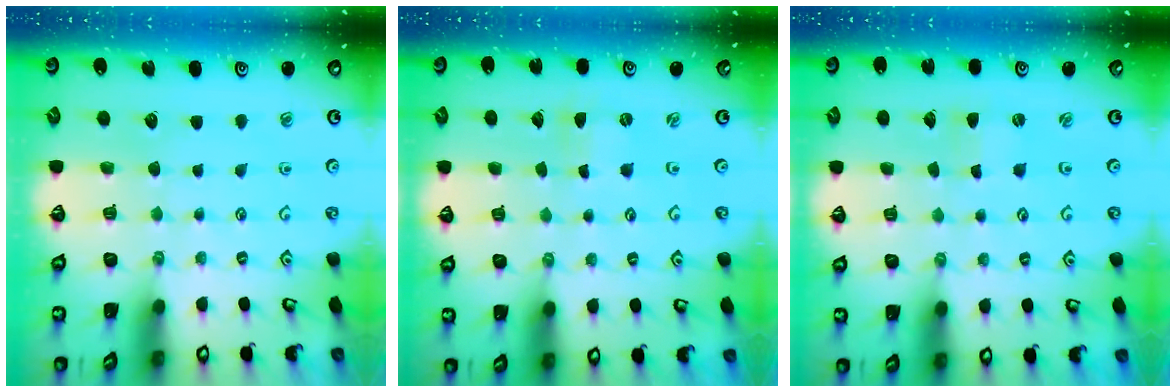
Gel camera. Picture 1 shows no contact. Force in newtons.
{"total": 0.0}
{"total": 1.4, "press": 1.4, "slide": 0.2}